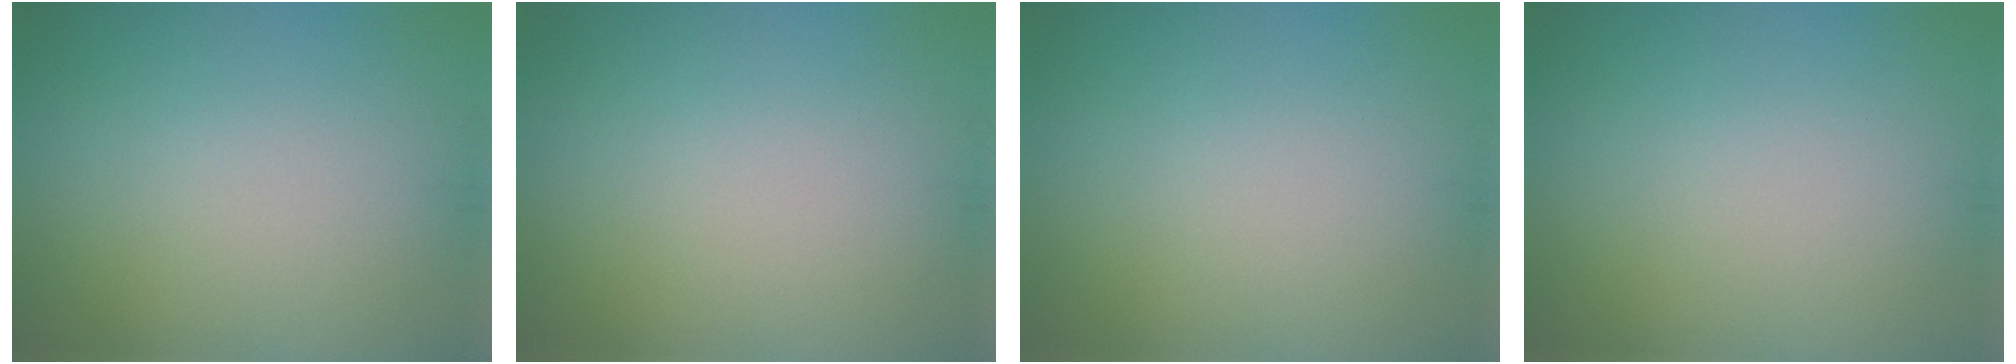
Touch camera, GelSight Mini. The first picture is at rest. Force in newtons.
{"total": 0.0}
{"total": 0.0}
{"total": 0.0}